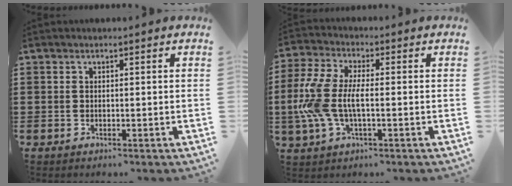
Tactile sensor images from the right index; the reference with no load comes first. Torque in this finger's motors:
{"motor_torque": [1.68, -0.46, 0.53, 0.21]}